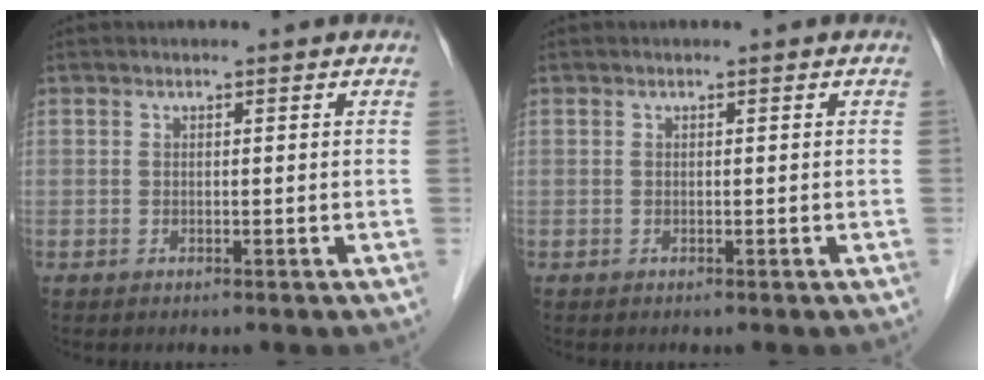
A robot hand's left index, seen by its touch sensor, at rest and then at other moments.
{"total": 0.0}